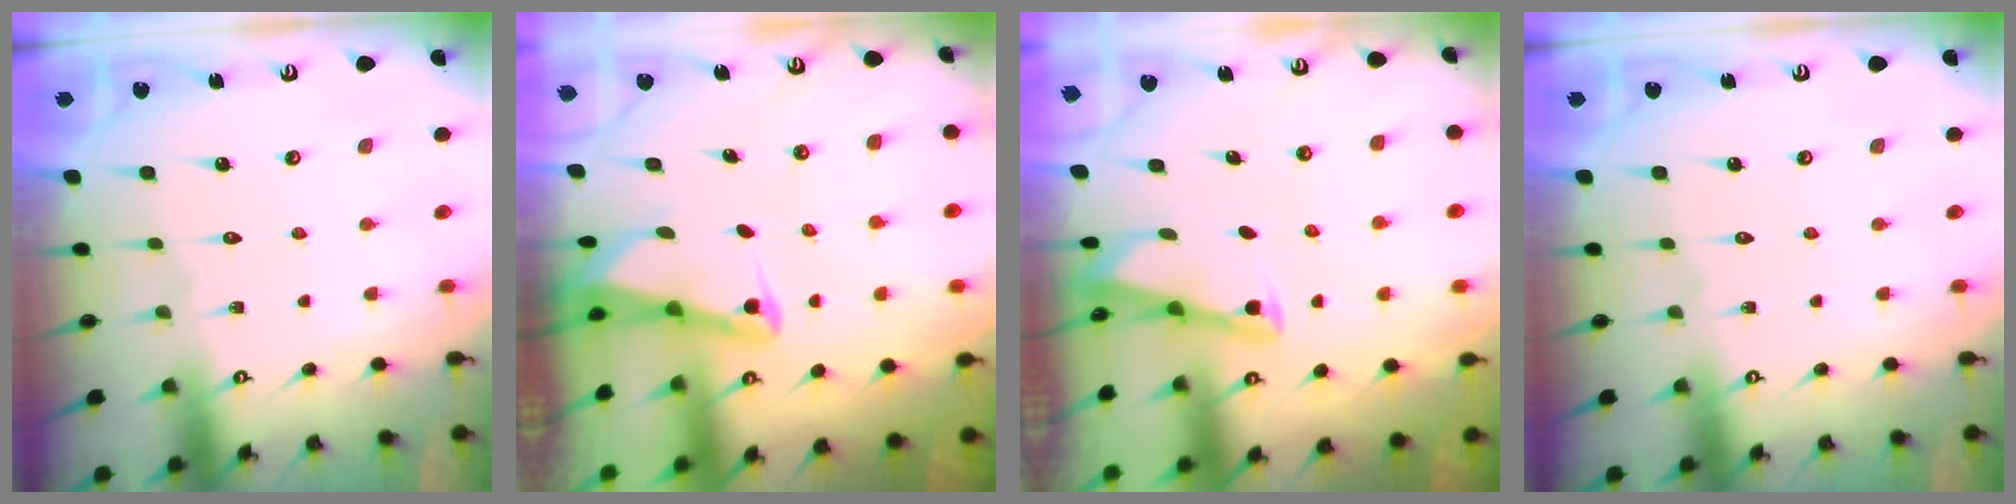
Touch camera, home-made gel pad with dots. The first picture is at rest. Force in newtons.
{"total": 2.5, "press": 2.5, "slide": 0.6}
{"total": 2.8, "press": 2.8, "slide": 0.4}
{"total": 0.0}